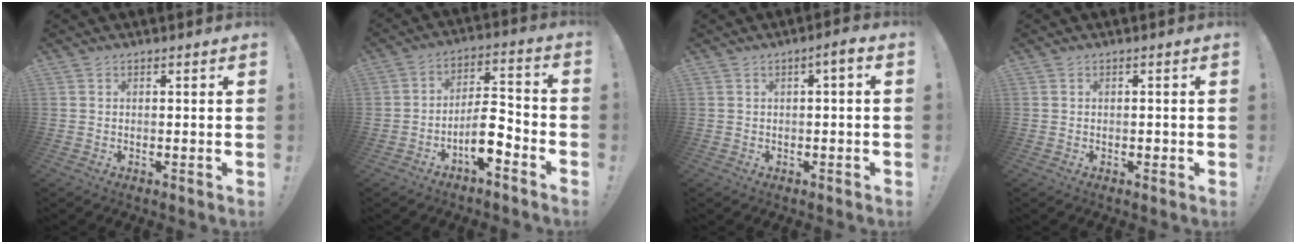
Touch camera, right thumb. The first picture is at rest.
{"total": 10.1, "force": [-5.6, 4.4, 7.1], "torque": [-0.124, 0.038, -0.097]}
{"total": 3.1, "force": [-0.5, 0.3, 3.0], "torque": [-0.046, 0.003, -0.013]}
{"total": 0.9, "force": [-0.5, 0.6, 0.4], "torque": [-0.005, 0.001, -0.007]}